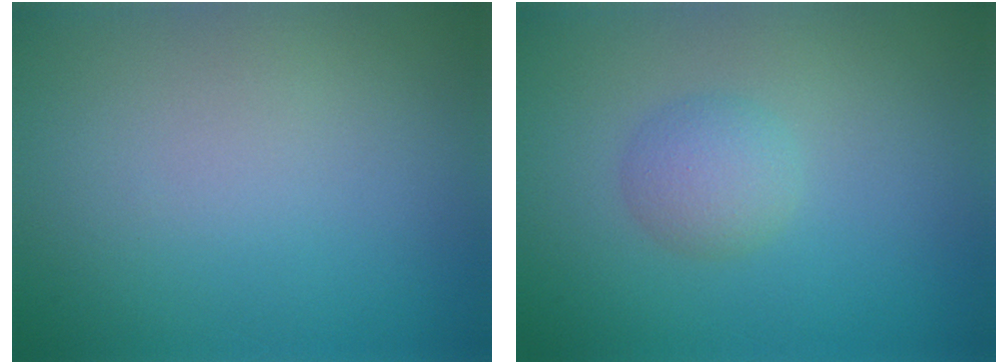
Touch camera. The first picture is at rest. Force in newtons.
{"total": 2.3, "press": 2.3, "slide": 0.1}